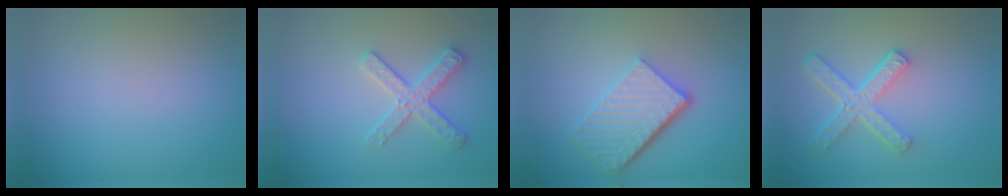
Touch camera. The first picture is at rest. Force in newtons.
{"total": 2.7, "press": 2.6, "slide": 0.5}
{"total": 5.7, "press": 3.9, "slide": 4.2}
{"total": 4.5, "press": 3.4, "slide": 3.0}